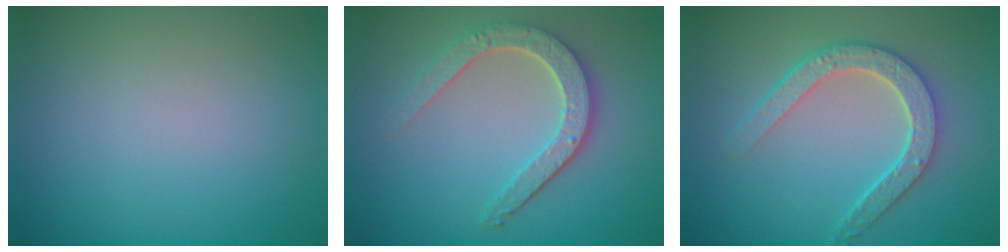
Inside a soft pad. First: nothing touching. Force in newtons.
{"total": 4.2, "press": 3.4, "slide": 2.5}
{"total": 4.5, "press": 3.7, "slide": 2.6}